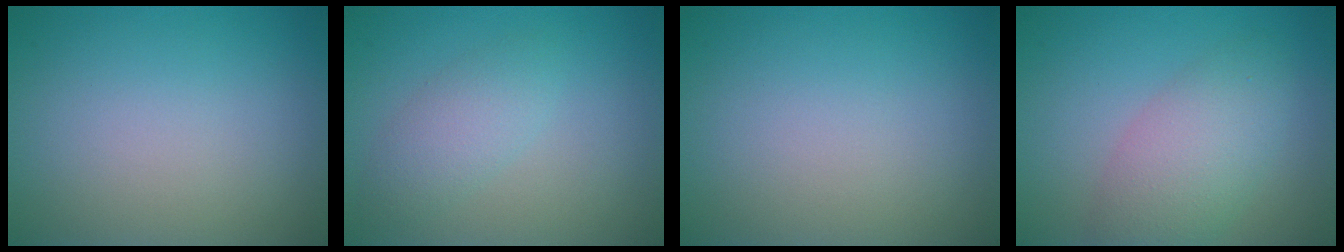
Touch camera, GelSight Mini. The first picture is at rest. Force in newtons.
{"total": 2.6, "press": 2.6, "slide": 0.2}
{"total": 0.0}
{"total": 4.8, "press": 4.8, "slide": 0.2}